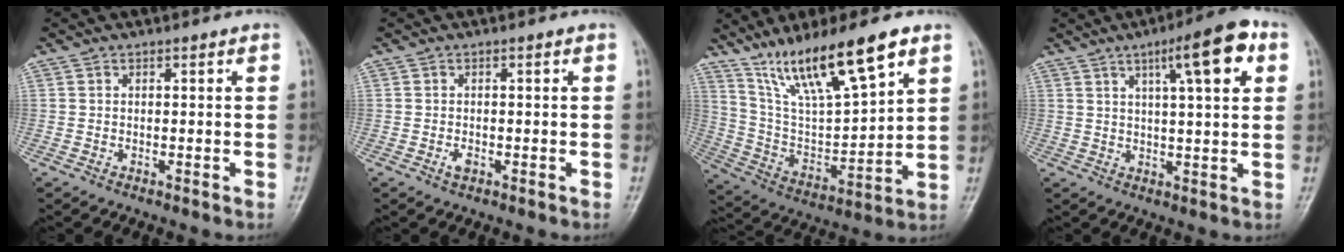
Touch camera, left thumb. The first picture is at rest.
{"total": 1.6, "force": [-0.5, 0.9, 1.2], "torque": [-0.019, -0.001, -0.010]}
{"total": 18.9, "force": [12.3, 4.3, 13.7], "torque": [-0.228, -0.044, 0.237]}
{"total": 11.6, "force": [4.9, 2.6, 10.2], "torque": [-0.139, -0.002, 0.068]}